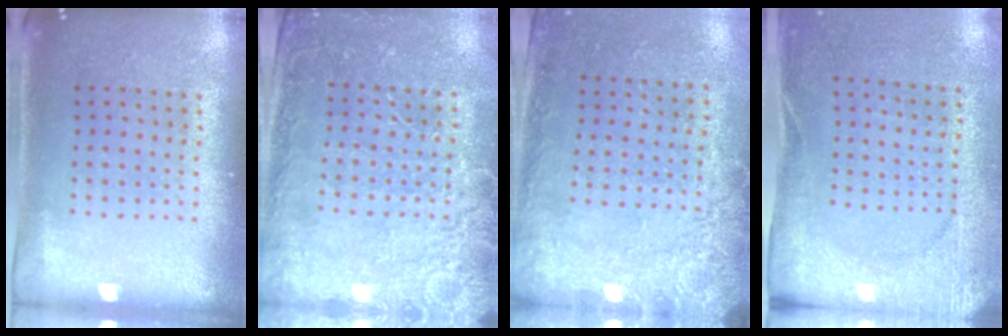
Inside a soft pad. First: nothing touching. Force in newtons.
{"total": 2.8, "press": 2.8, "slide": 0.2}
{"total": 2.7, "press": 2.0, "slide": 1.8}
{"total": 2.7, "press": 2.3, "slide": 1.3}